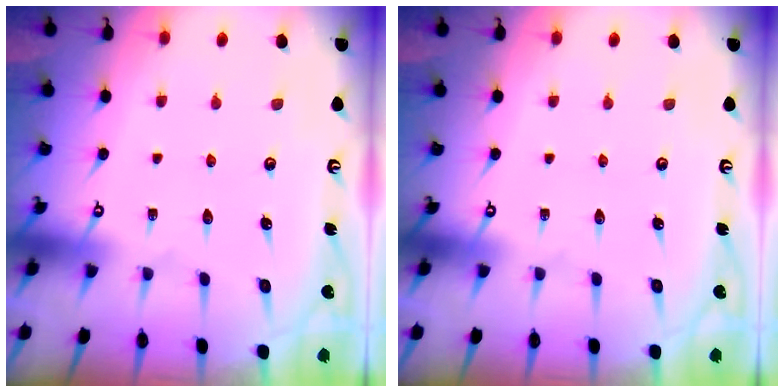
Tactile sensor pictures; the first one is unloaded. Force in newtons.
{"total": 0.0}